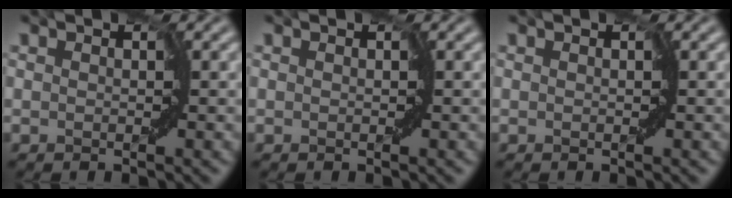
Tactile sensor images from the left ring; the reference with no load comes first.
{"total": 0.0}
{"total": 0.0}